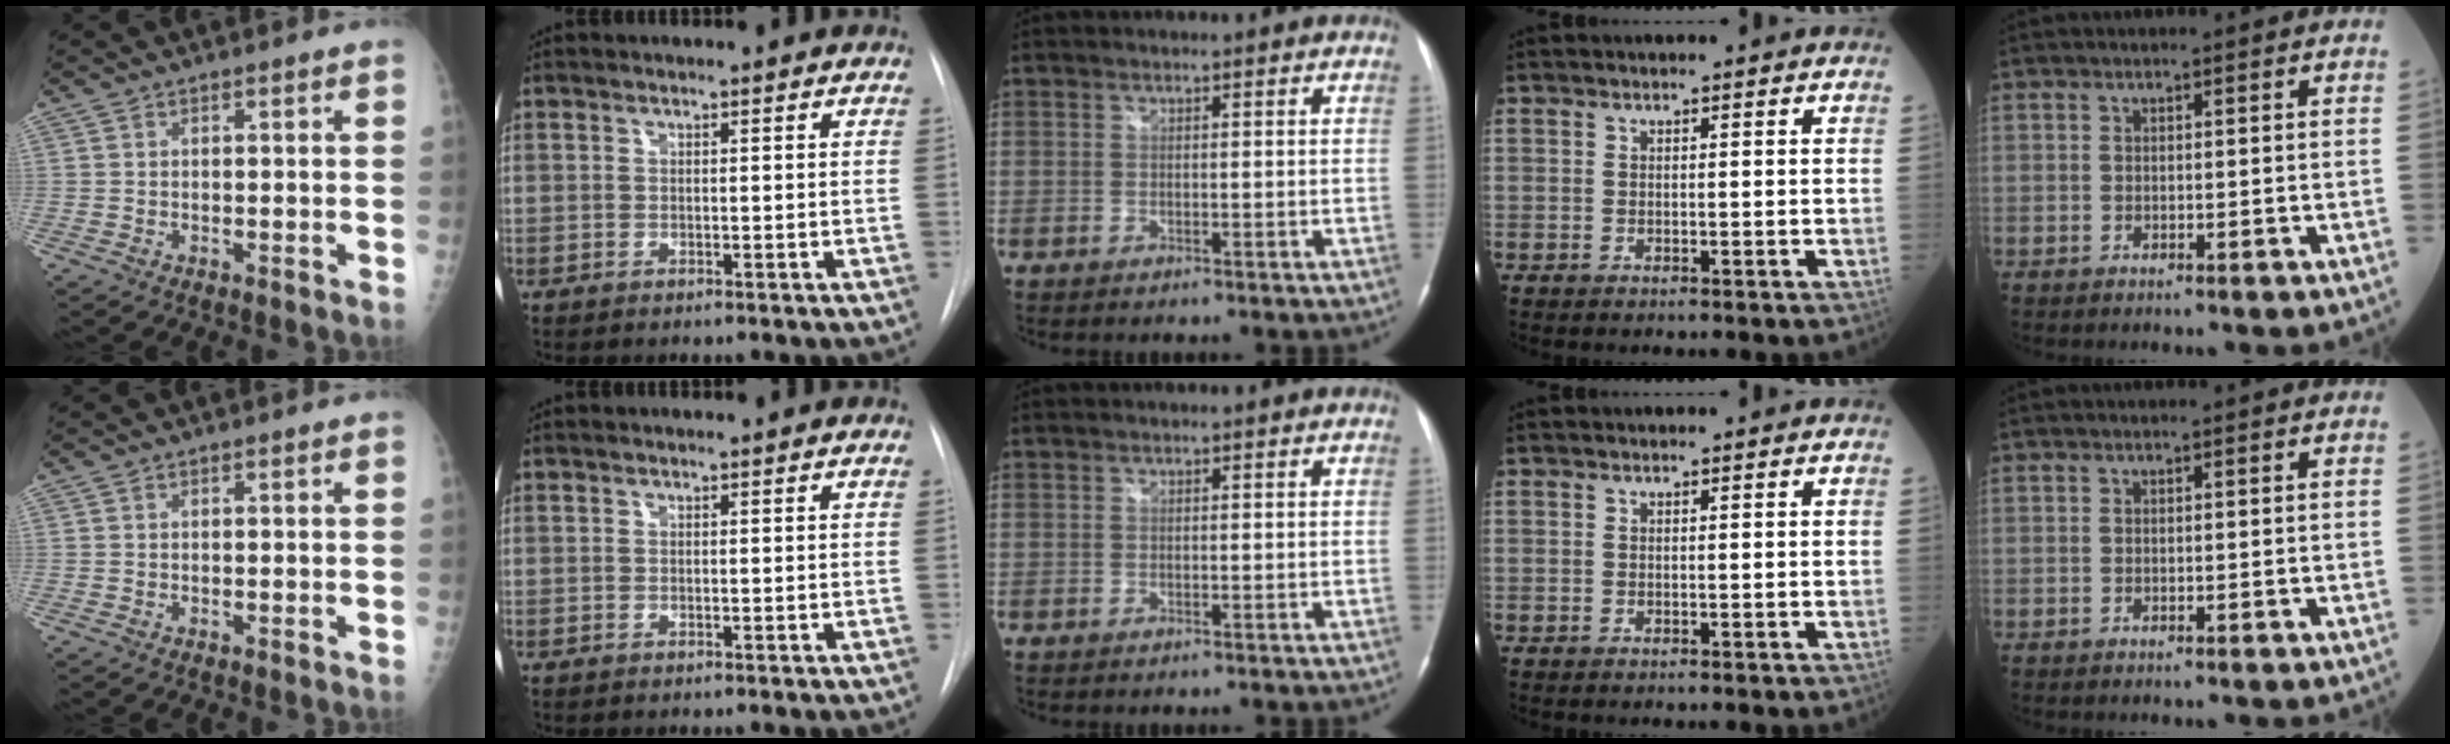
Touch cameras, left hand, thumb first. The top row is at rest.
{}